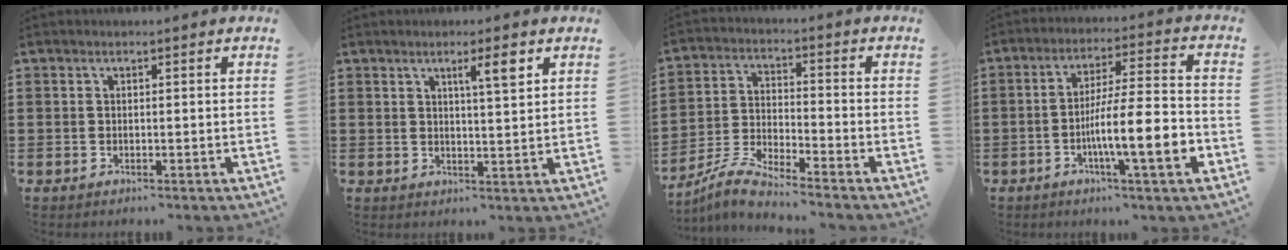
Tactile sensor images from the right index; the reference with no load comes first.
{"total": 4.0, "force": [2.1, 0.5, 3.4], "torque": [-0.055, -0.002, 0.028]}
{"total": 6.0, "force": [-5.7, 0.1, 1.9], "torque": [-0.058, -0.010, -0.117]}
{"total": 11.1, "force": [-4.0, 1.8, 10.2], "torque": [-0.151, -0.002, -0.071]}